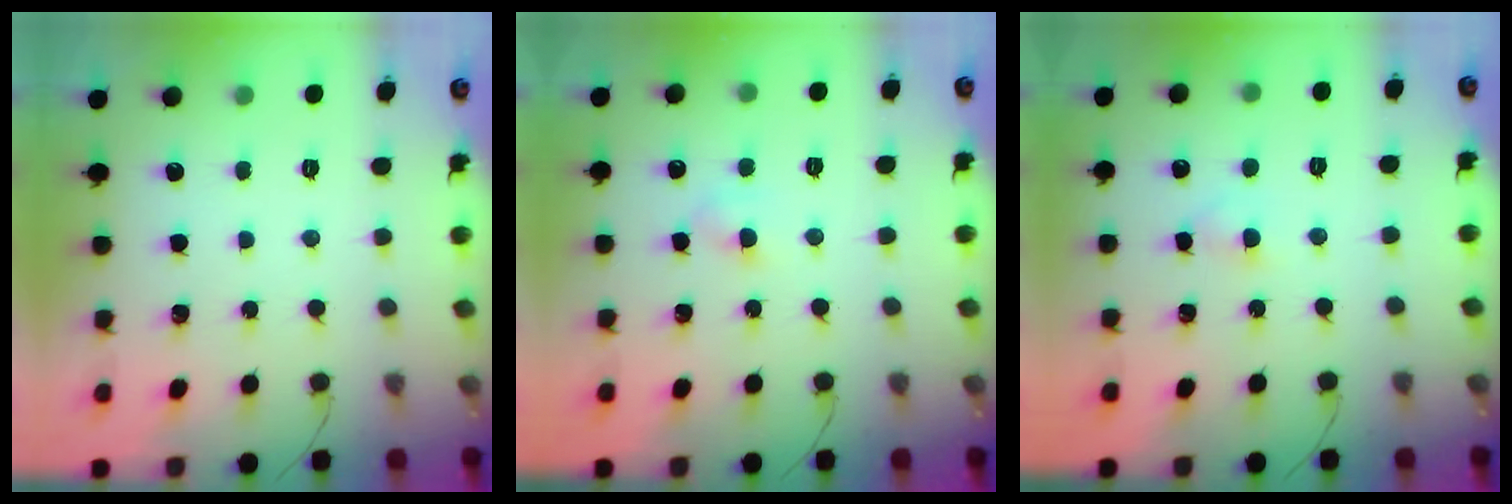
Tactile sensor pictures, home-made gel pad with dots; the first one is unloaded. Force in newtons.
{"total": 3.8, "press": 3.6, "slide": 1.2}
{"total": 2.2, "press": 2.0, "slide": 1.0}